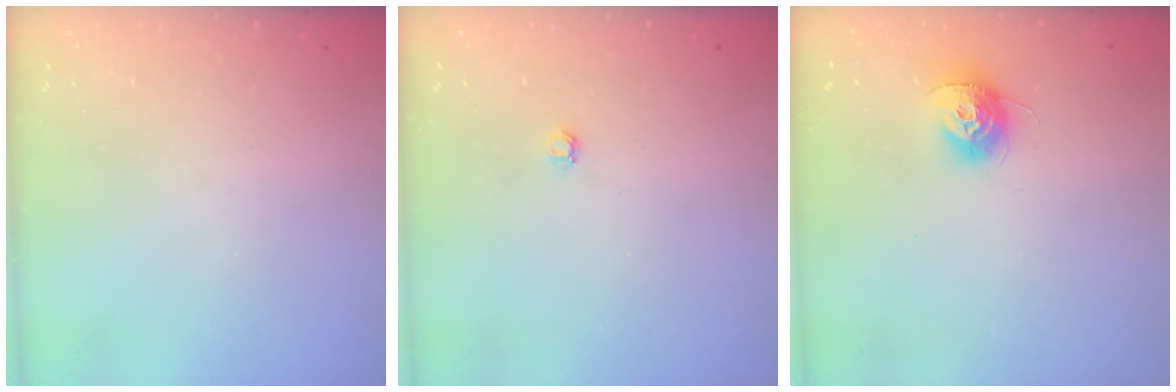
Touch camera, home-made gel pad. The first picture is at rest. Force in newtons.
{"total": 3.0, "press": 3.0, "slide": 0.4}
{"total": 10.2, "press": 10.2, "slide": 0.4}